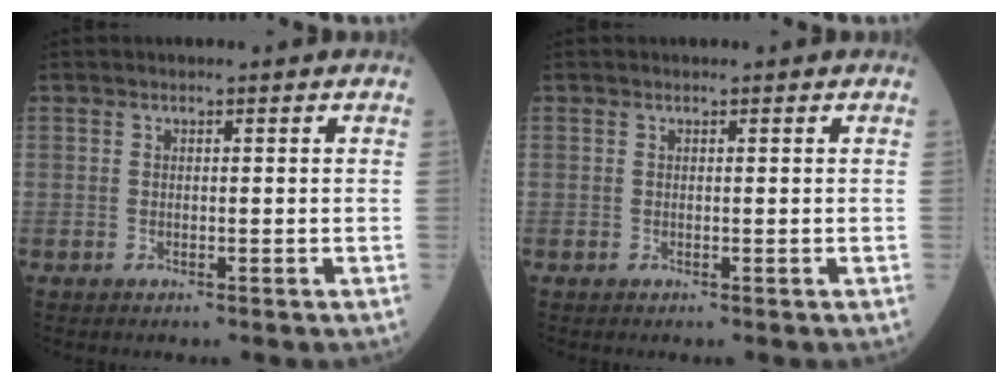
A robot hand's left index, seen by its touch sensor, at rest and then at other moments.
{"total": 0.0}